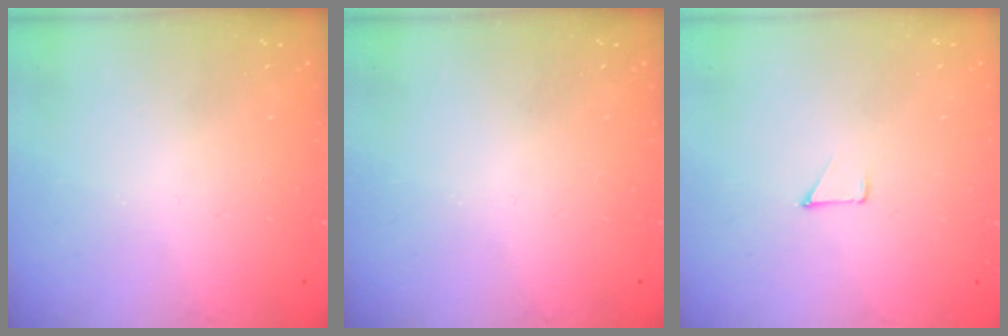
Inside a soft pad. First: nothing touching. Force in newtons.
{"total": 0.0}
{"total": 3.3, "press": 3.3, "slide": 0.3}